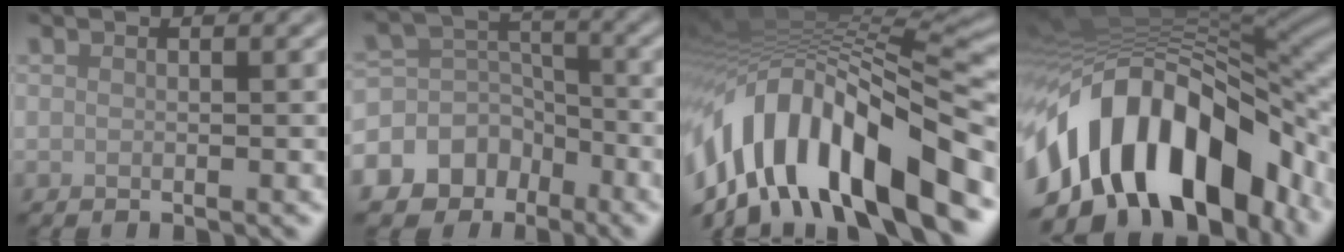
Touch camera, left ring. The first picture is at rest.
{"total": 10.2, "force": [-5.6, 8.1, 2.9], "torque": [-0.055, -0.004, -0.101]}
{"total": 14.7, "force": [-6.3, 6.4, 11.7], "torque": [-0.198, 0.009, -0.102]}
{"total": 15.8, "force": [-6.7, 8.4, 11.6], "torque": [-0.191, 0.007, -0.107]}